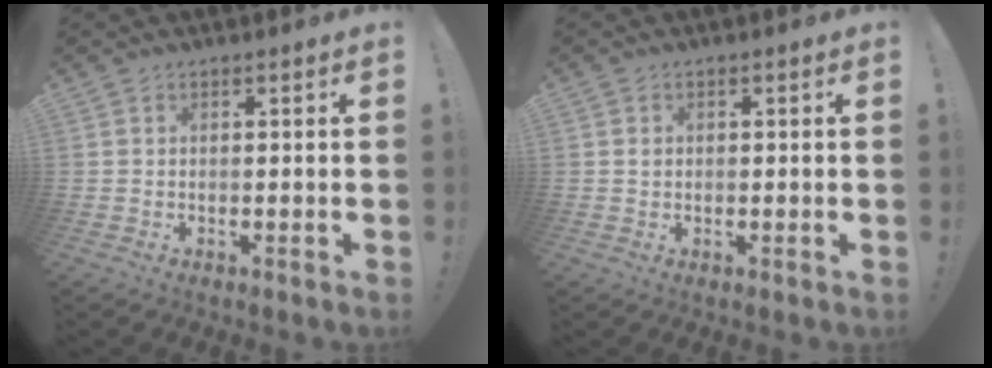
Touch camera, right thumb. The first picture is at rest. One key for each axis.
{"total": 0.7, "fx": 0.4, "fy": 0.6, "fz": -0.2, "tx": 0.009, "ty": 0.001, "tz": 0.006}